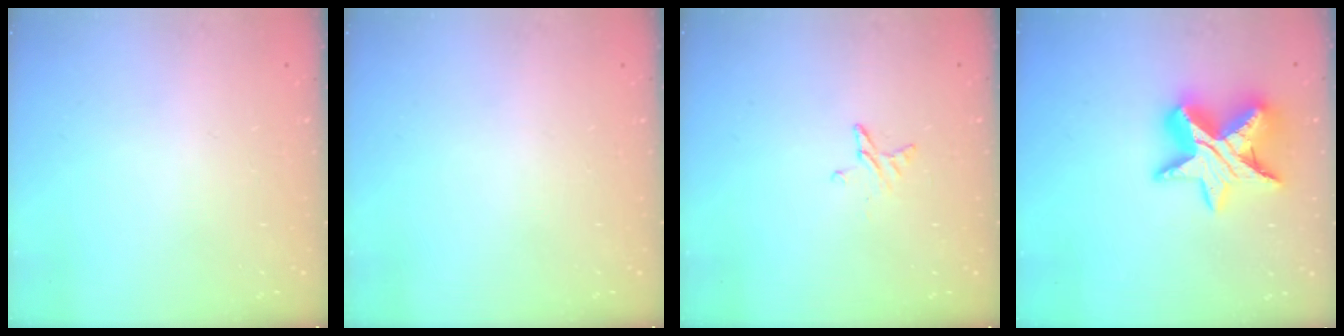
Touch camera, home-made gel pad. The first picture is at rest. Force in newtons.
{"total": 0.0}
{"total": 3.5, "press": 3.5, "slide": 0.3}
{"total": 16.1, "press": 16.1, "slide": 0.9}